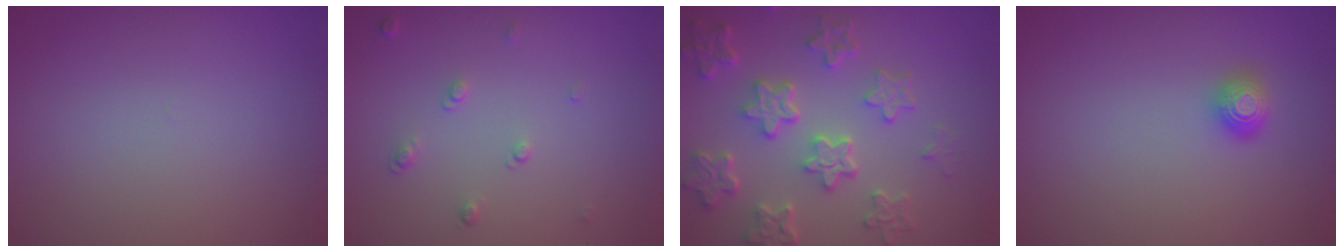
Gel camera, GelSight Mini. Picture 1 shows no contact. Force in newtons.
{"total": 1.1, "press": 0.8, "slide": 0.8}
{"total": 6.6, "press": 4.9, "slide": 4.4}
{"total": 1.4, "press": 1.4, "slide": 0.4}